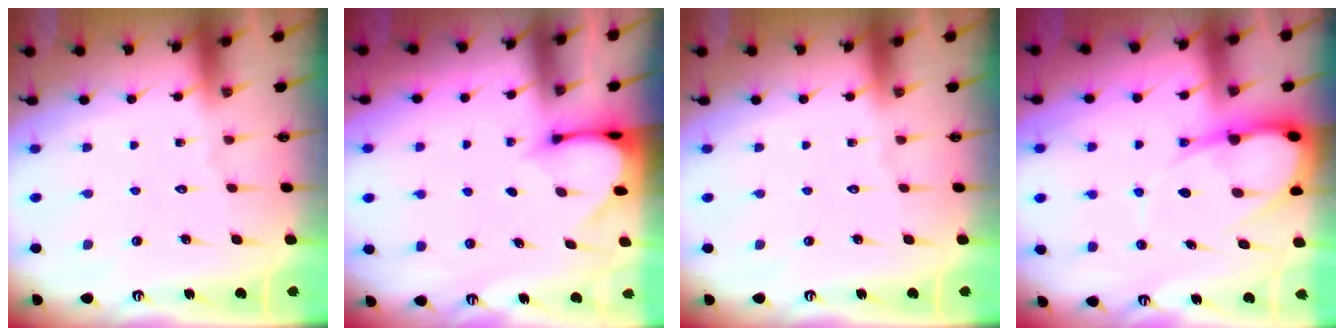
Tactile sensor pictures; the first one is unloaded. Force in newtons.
{"total": 2.9, "press": 2.9, "slide": 0.3}
{"total": 0.0}
{"total": 10.2, "press": 10.1, "slide": 1.2}